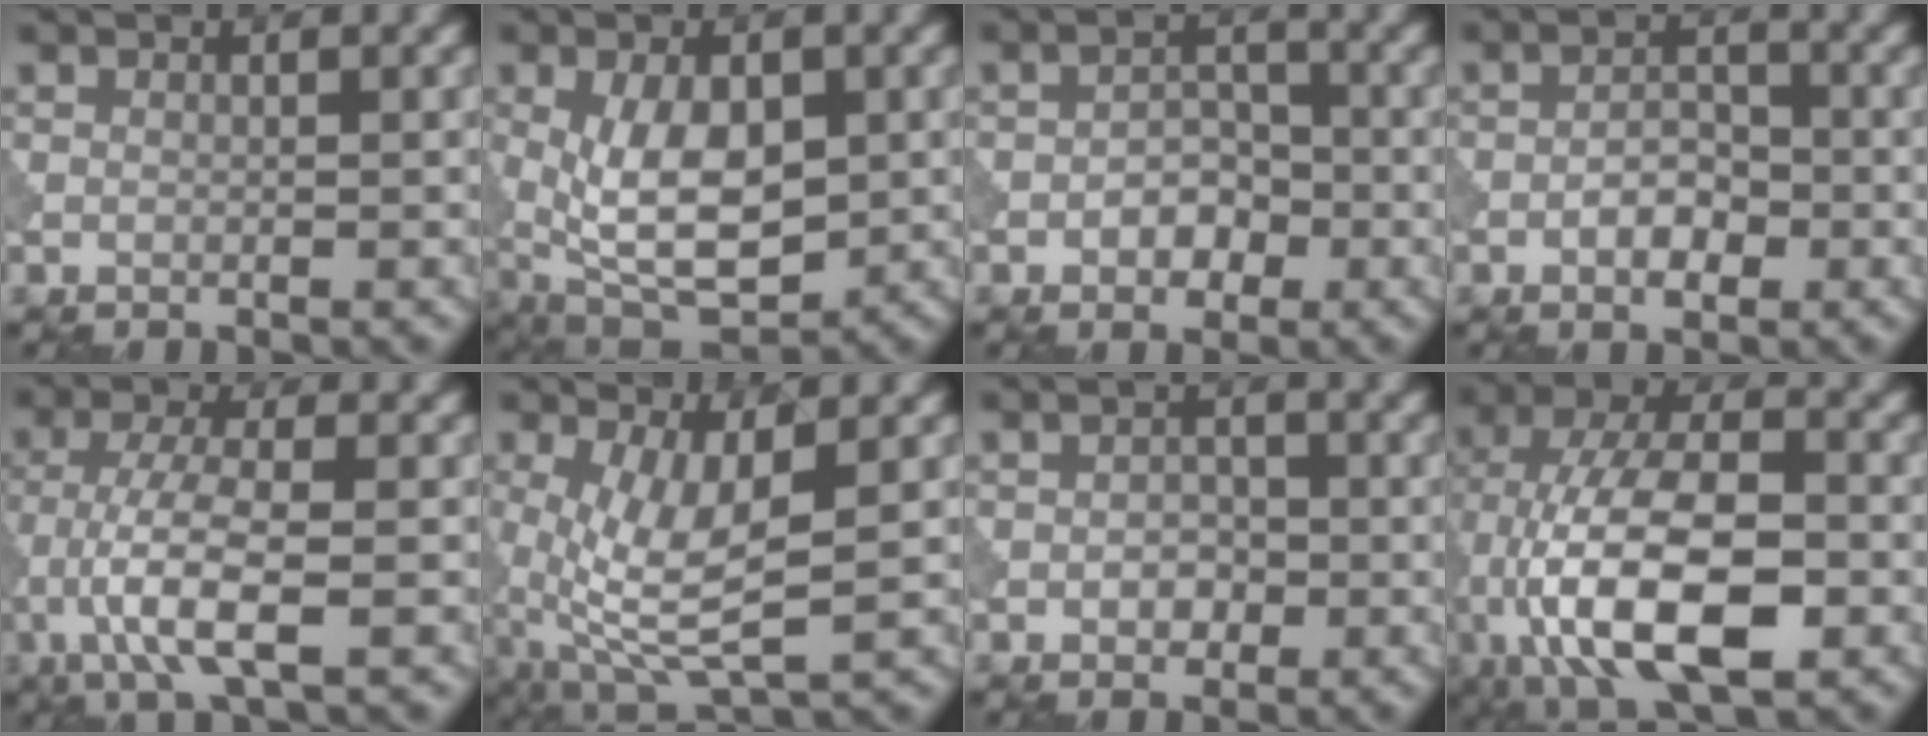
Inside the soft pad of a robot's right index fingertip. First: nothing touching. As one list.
[{"total": 7.8, "force": [-0.1, 4.1, 6.6], "torque": [-0.128, -0.003, 0.001]}, {"total": 2.8, "force": [-1.1, 1.9, 1.7], "torque": [-0.022, 0.005, -0.019]}, {"total": 2.7, "force": [-1.1, 1.5, 2.0], "torque": [-0.029, 0.006, -0.021]}, {"total": 5.9, "force": [-2.1, 1.5, 5.3], "torque": [-0.106, 0.006, -0.048]}, {"total": 6.7, "force": [-0.4, 2.3, 6.3], "torque": [-0.142, -0.013, -0.003]}, {"total": 1.8, "force": [-0.6, 1.3, 1.1], "torque": [-0.016, 0.001, -0.012]}, {"total": 13.0, "force": [-3.6, 5.8, 11.0], "torque": [-0.204, 0.011, -0.072]}]